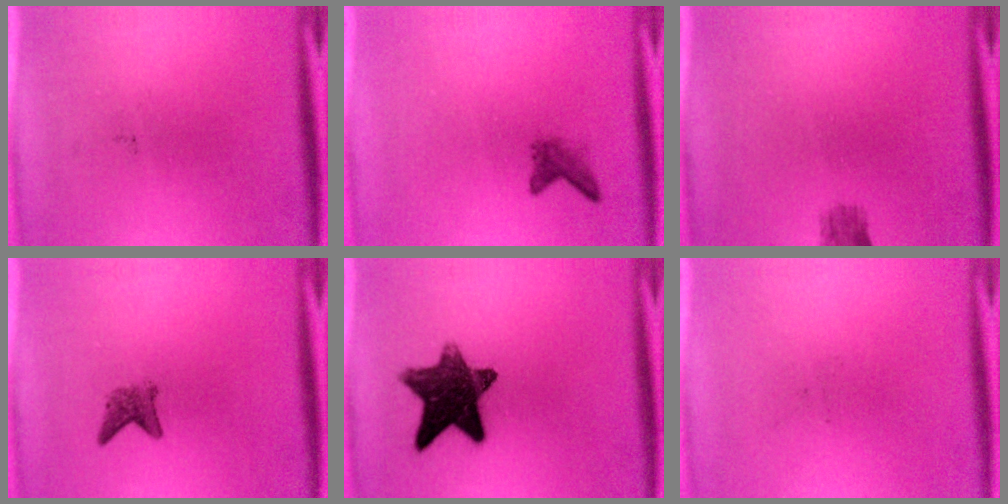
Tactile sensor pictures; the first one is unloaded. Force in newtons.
{"total": 1.7}
{"total": 2.3}
{"total": 2.1}
{"total": 12.3}
{"total": 0.0}